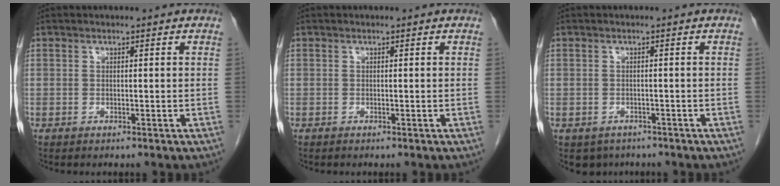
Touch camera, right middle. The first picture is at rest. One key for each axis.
{"total": 0.0}
{"total": 3.3, "fx": -2.4, "fy": 2.2, "fz": 0.5, "tx": -0.005, "ty": 0.004, "tz": -0.033}